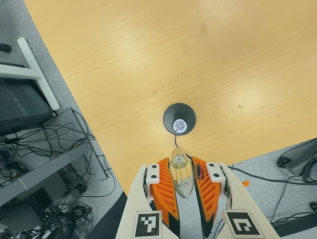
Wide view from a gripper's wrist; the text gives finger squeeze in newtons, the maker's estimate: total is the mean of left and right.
{"total": 22.2, "left": 25.9, "right": 18.4}